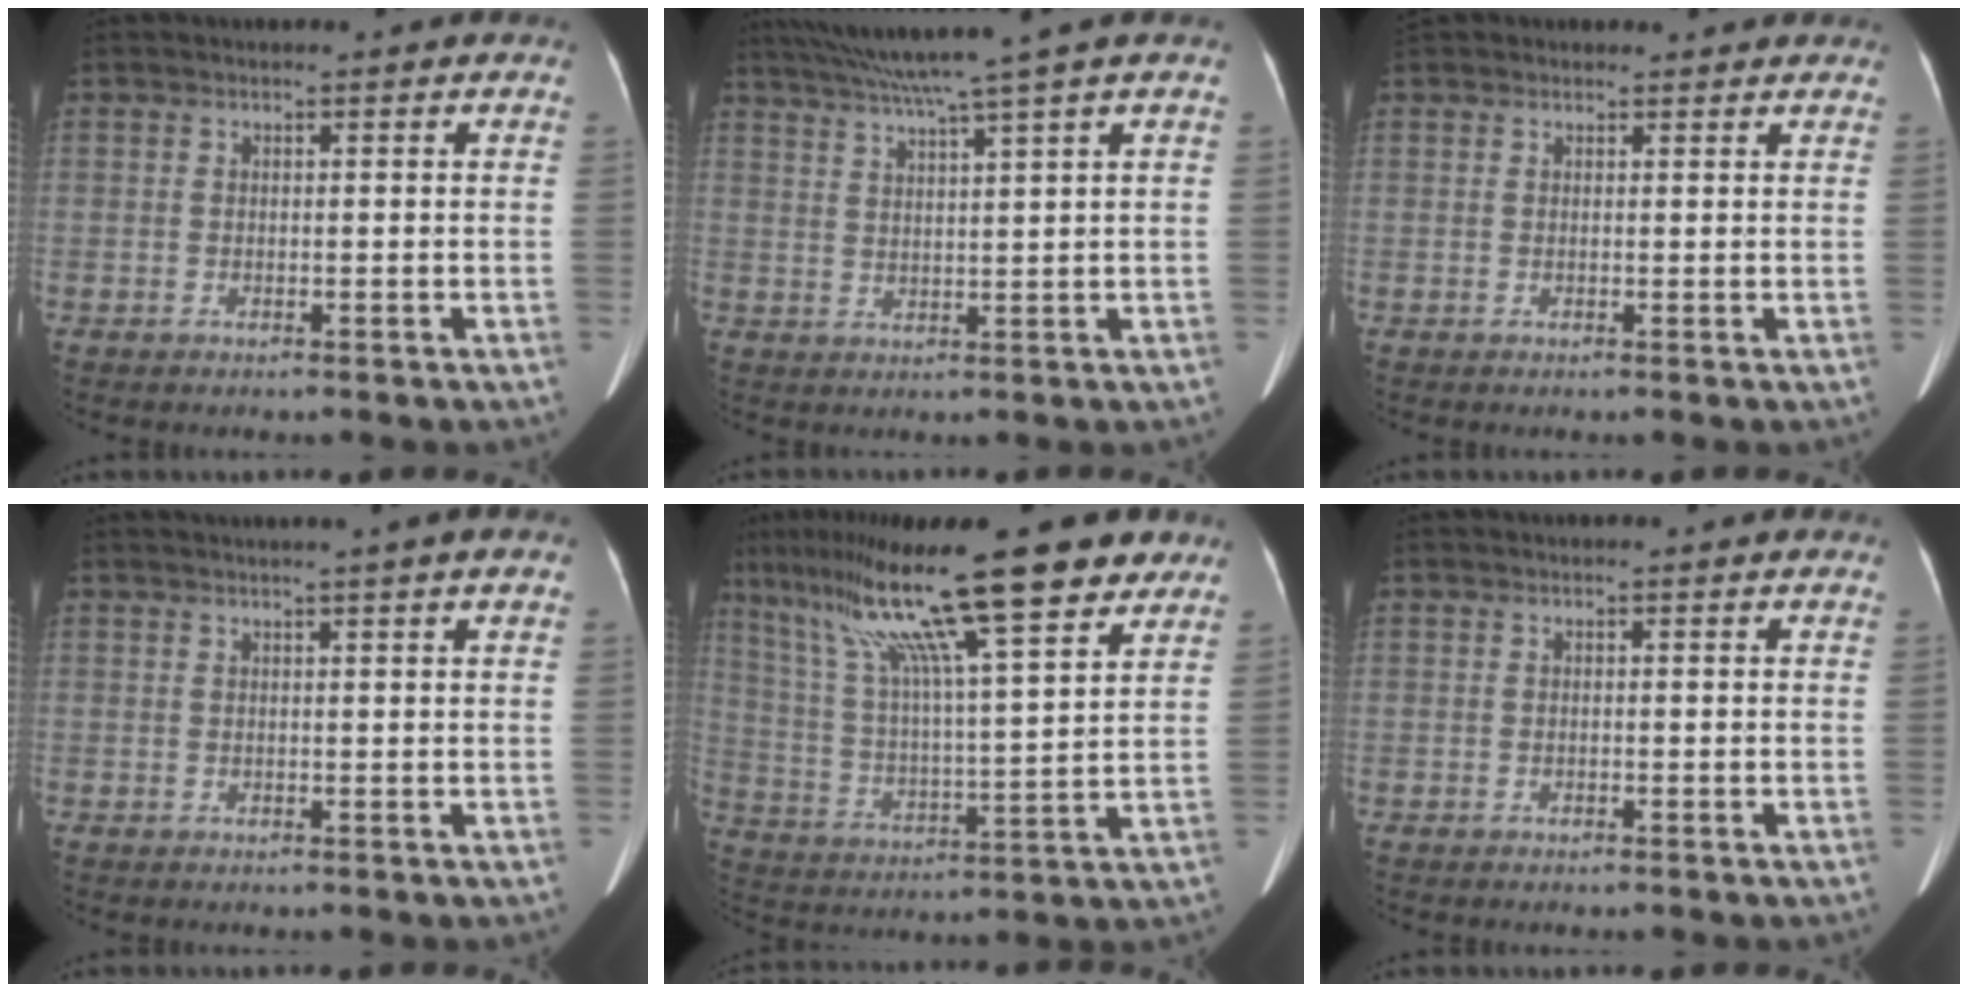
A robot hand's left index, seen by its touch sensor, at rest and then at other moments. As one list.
[{"total": 9.0, "force": [7.0, -2.3, 5.1], "torque": [-0.086, 0.012, 0.114]}, {"total": 2.3, "force": [2.1, 0.9, 0.0], "torque": [-0.001, 0.015, 0.029]}, {"total": 3.8, "force": [2.6, -0.3, 2.7], "torque": [-0.039, 0.025, 0.035]}, {"total": 22.9, "force": [15.4, 2.0, 16.8], "torque": [-0.299, 0.035, 0.258]}, {"total": 0.0}]